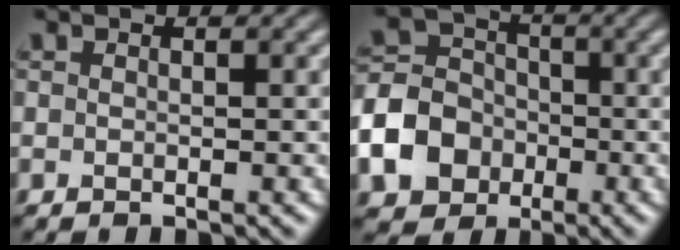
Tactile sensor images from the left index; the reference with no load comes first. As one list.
[{"total": 6.9, "force": [-2.2, 5.8, 3.1], "torque": [-0.071, 0.004, -0.058]}]